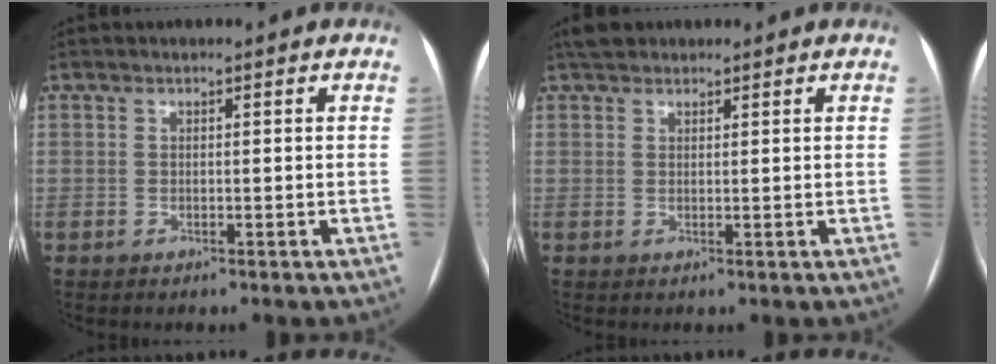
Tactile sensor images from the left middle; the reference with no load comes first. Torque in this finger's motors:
{"motor_torque": [-0.01, -0.02, -0.06, 0.00]}